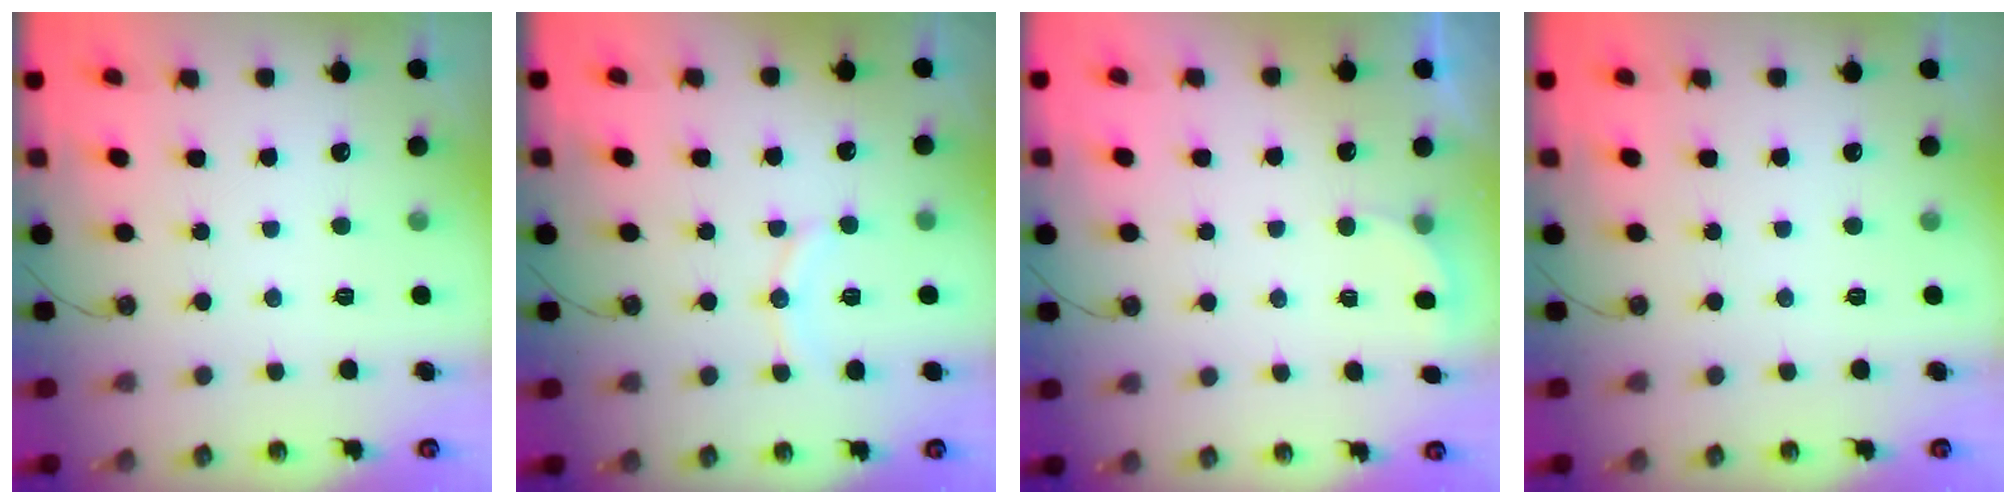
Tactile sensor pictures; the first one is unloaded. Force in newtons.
{"total": 7.2, "press": 6.9, "slide": 2.0}
{"total": 2.2, "press": 2.0, "slide": 1.0}
{"total": 0.0}